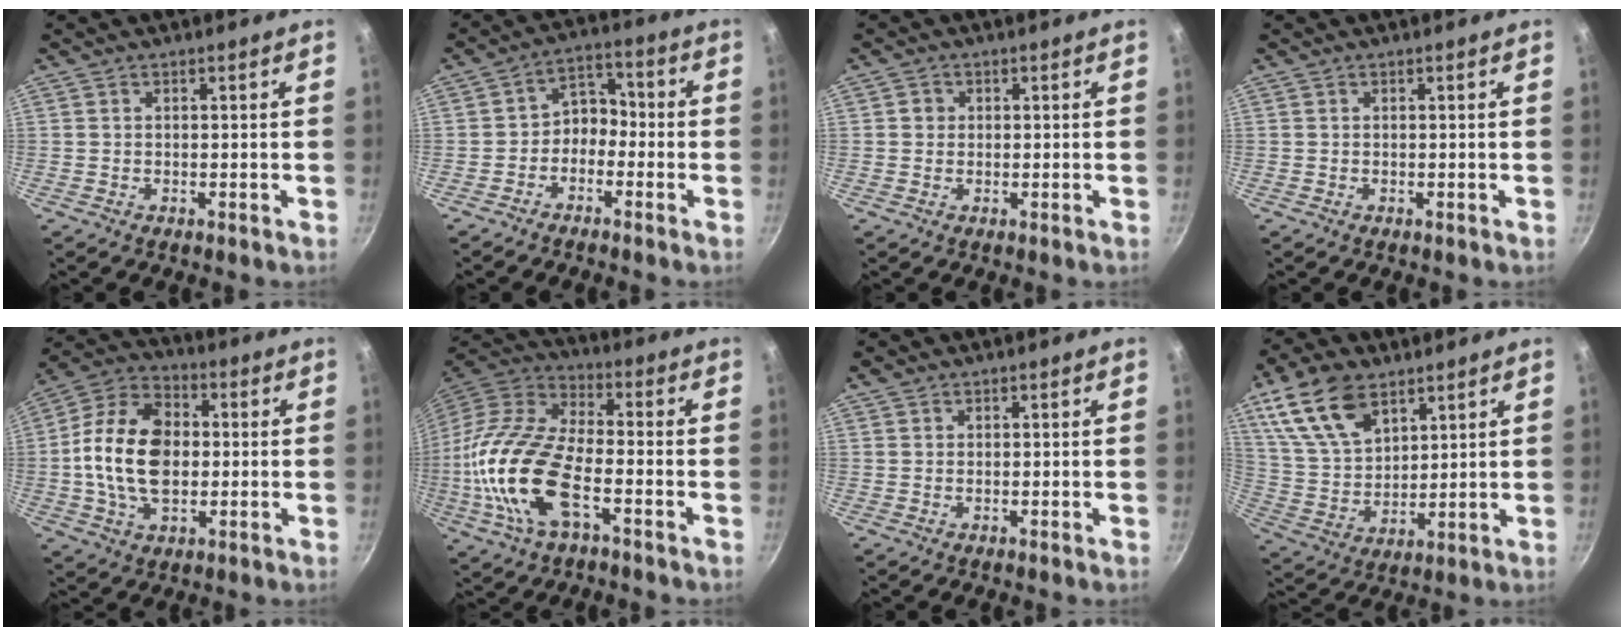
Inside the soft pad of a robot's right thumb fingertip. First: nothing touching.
{"total": 5.7, "force": [-2.0, 4.3, 3.1], "torque": [-0.011, 0.041, -0.048]}
{"total": 1.7, "force": [0.2, 1.6, 0.5], "torque": [-0.001, 0.004, 0.000]}
{"total": 0.0}
{"total": 16.8, "force": [0.0, 11.0, 12.6], "torque": [-0.209, 0.021, -0.015]}
{"total": 20.9, "force": [-5.8, 9.8, 17.5], "torque": [-0.351, 0.028, -0.128]}
{"total": 1.2, "force": [0.9, 0.7, 0.5], "torque": [-0.009, 0.002, 0.016]}
{"total": 15.7, "force": [8.8, 9.0, 9.4], "torque": [-0.156, -0.029, 0.179]}